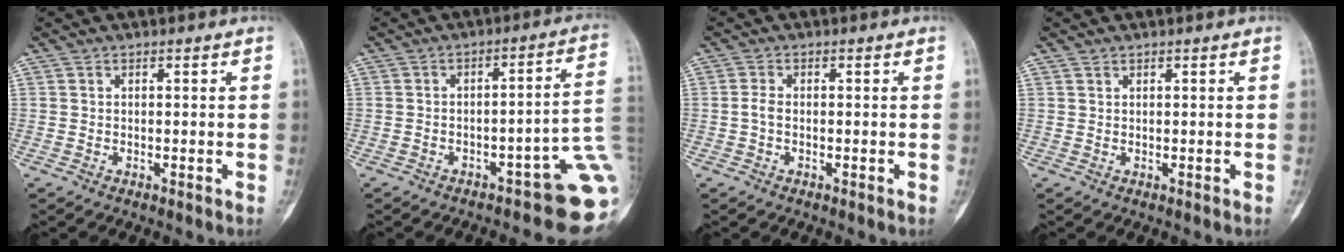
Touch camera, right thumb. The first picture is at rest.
{"total": 13.0, "force": [-5.8, 4.3, 10.8], "torque": [-0.065, 0.070, -0.069]}
{"total": 1.6, "force": [-0.3, 0.9, 1.3], "torque": [-0.026, 0.002, -0.009]}
{"total": 0.6, "force": [0.5, 0.2, 0.1], "torque": [-0.005, -0.001, 0.010]}